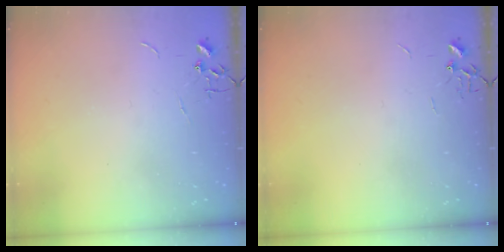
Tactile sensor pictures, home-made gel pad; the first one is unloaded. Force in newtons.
{"total": 0.0}